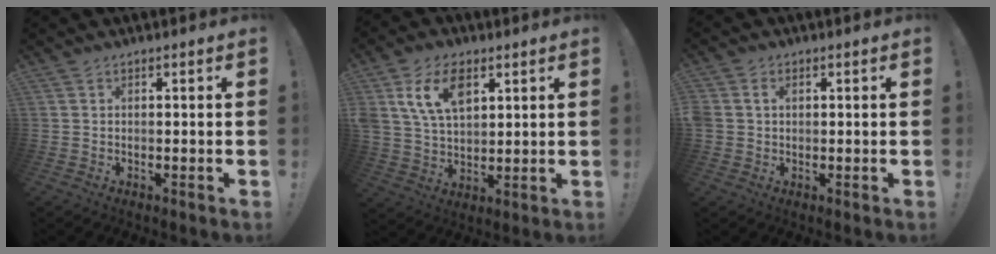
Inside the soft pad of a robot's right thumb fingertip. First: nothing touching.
{"total": 12.9, "force": [5.9, 8.1, 8.3], "torque": [-0.151, -0.007, 0.110]}
{"total": 2.7, "force": [0.5, 2.2, 1.4], "torque": [-0.023, 0.005, 0.008]}